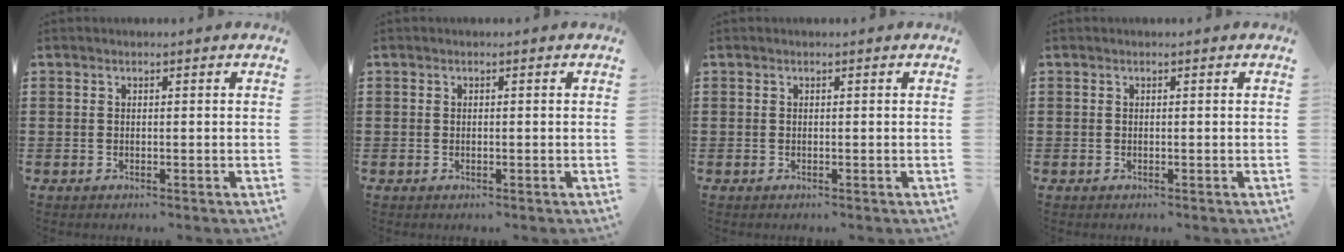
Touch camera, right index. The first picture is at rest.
{"total": 0.0}
{"total": 0.0}
{"total": 0.0}